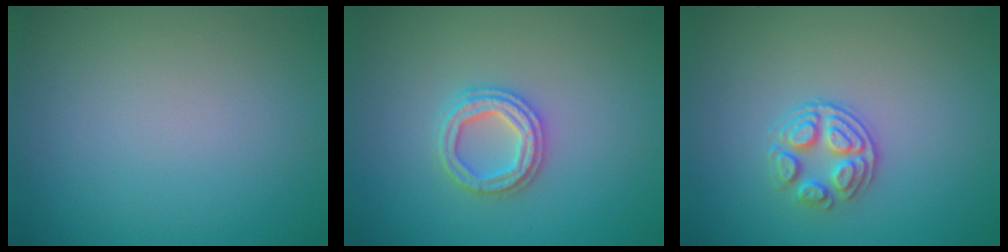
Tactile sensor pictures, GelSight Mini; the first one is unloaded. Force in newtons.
{"total": 3.3, "press": 3.2, "slide": 0.6}
{"total": 2.9, "press": 2.6, "slide": 1.3}